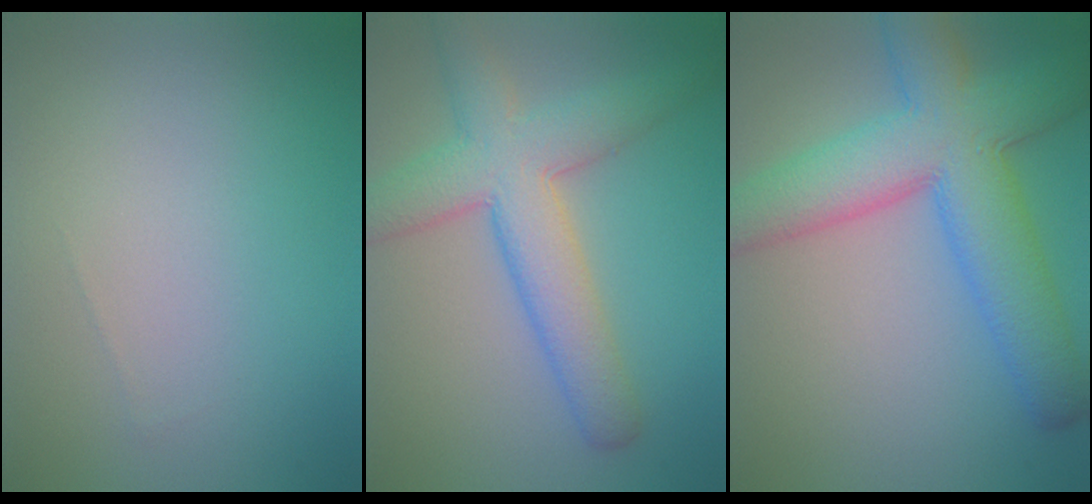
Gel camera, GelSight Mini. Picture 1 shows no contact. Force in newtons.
{"total": 6.8, "press": 6.8, "slide": 0.2}
{"total": 9.7, "press": 9.7, "slide": 0.3}